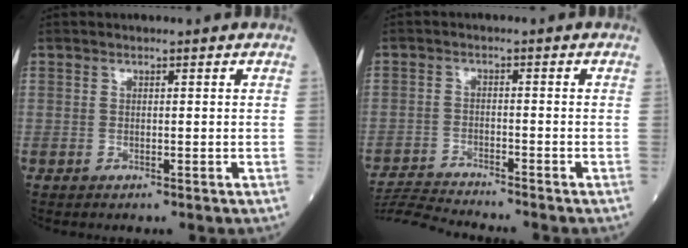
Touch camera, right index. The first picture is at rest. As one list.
[{"total": 7.4, "force": [-7.2, -1.5, 0.8], "torque": [-0.016, -0.010, -0.130]}]